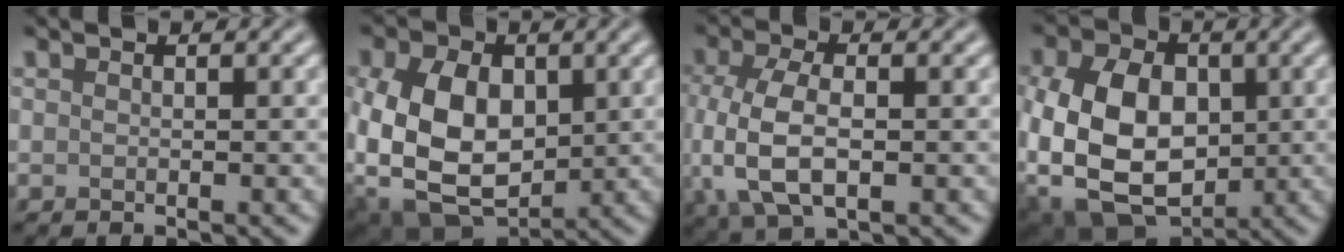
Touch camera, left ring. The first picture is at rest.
{"total": 10.9, "force": [0.0, 7.7, 7.7], "torque": [-0.168, -0.013, 0.004]}
{"total": 6.9, "force": [-0.8, 3.6, 5.8], "torque": [-0.134, -0.007, -0.015]}
{"total": 11.6, "force": [-1.2, 8.2, 8.1], "torque": [-0.171, -0.013, -0.026]}